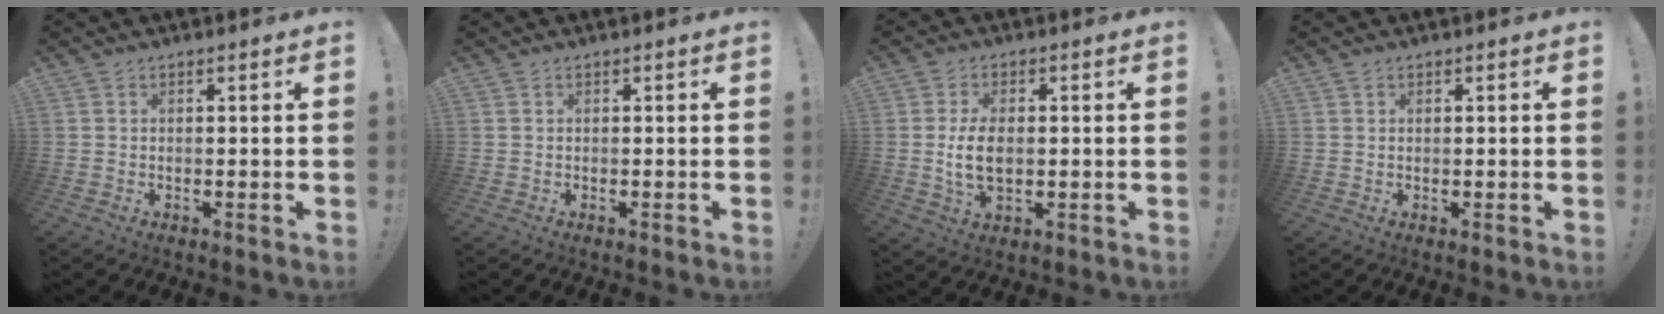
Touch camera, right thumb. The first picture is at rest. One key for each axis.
{"total": 0.0}
{"total": 8.1, "fx": -0.3, "fy": 4.5, "fz": 6.8, "tx": -0.113, "ty": -0.011, "tz": -0.011}
{"total": 0.5, "fx": 0.4, "fy": 0.3, "fz": 0.2, "tx": 0.002, "ty": -0.001, "tz": 0.007}